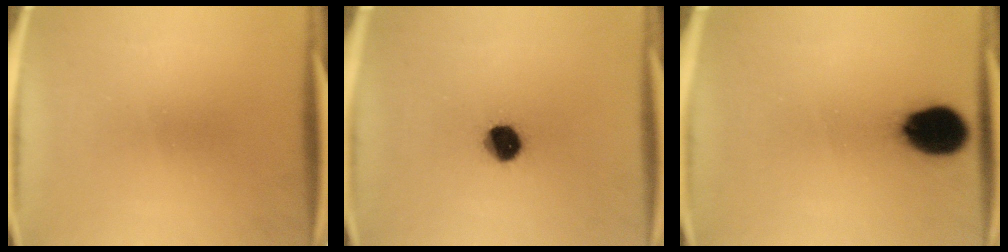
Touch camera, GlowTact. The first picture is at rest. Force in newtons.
{"total": 7.9}
{"total": 13.5}